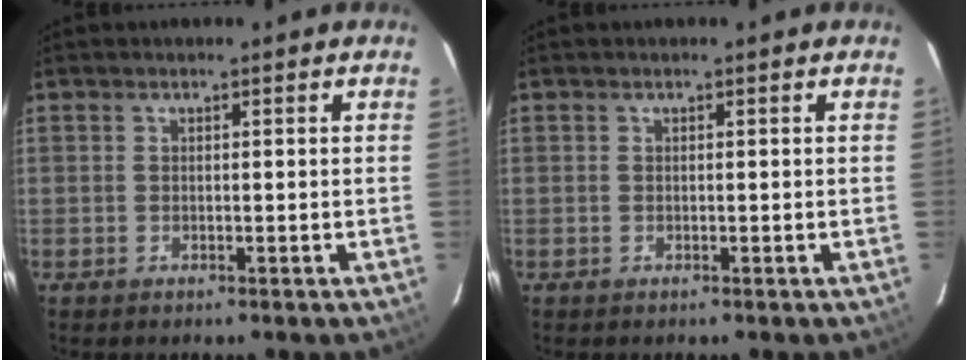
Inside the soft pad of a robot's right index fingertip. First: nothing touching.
{"total": 0.0}